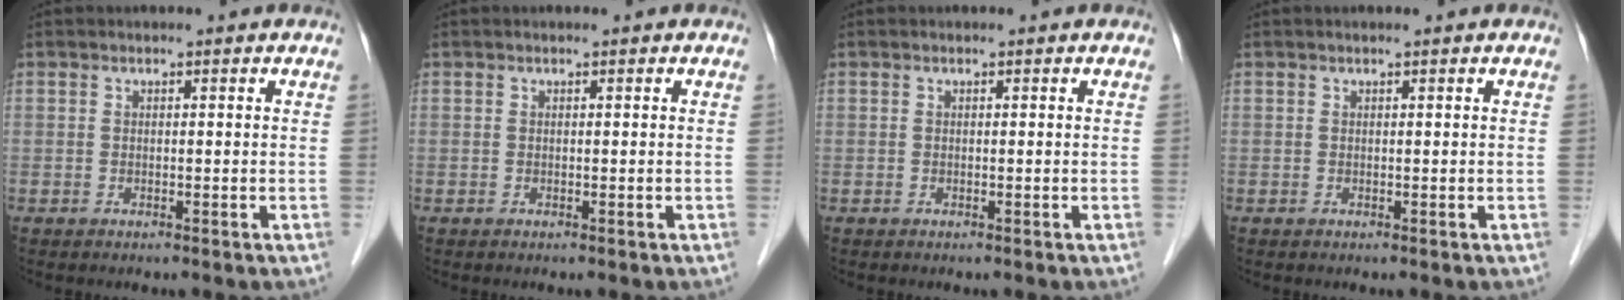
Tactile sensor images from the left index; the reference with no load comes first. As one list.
[{"total": 0.0}, {"total": 0.0}, {"total": 0.0}]